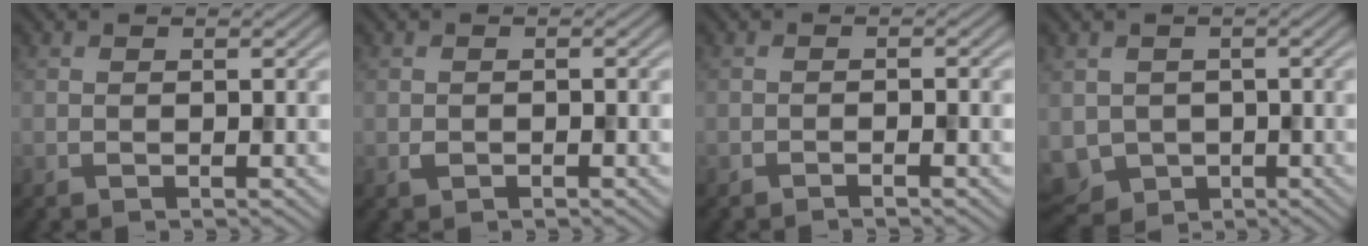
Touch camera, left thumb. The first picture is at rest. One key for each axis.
{"total": 0.5, "fx": -0.5, "fy": 0.0, "fz": -0.2, "tx": -0.005, "ty": -0.002, "tz": -0.004}
{"total": 1.6, "fx": -1.4, "fy": -0.1, "fz": 0.8, "tx": -0.012, "ty": 0.008, "tz": -0.026}
{"total": 3.2, "fx": -0.6, "fy": 3.2, "fz": -0.1, "tx": -0.027, "ty": -0.021, "tz": -0.005}